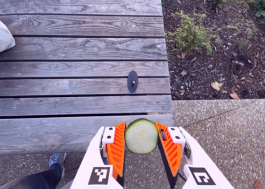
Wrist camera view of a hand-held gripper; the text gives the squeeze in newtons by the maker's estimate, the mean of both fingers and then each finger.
{"total": 14.0, "left": 14.4, "right": 13.5}